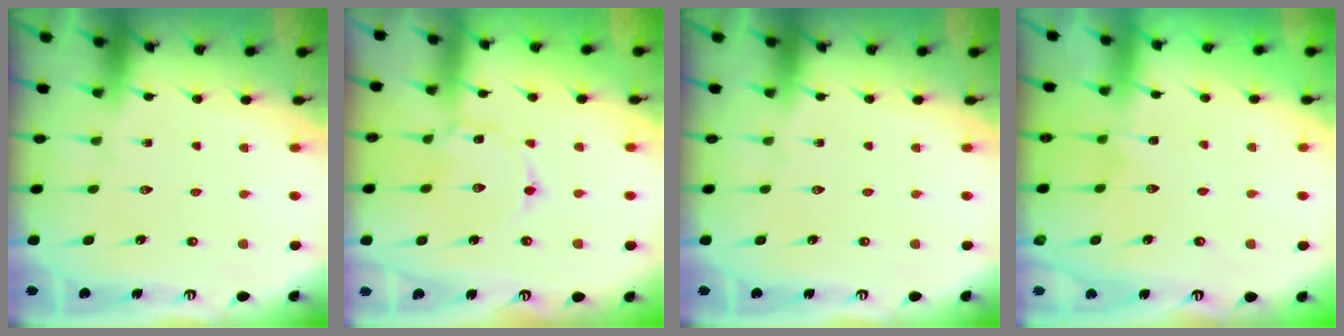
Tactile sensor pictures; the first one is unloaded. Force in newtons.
{"total": 2.2, "press": 2.2, "slide": 0.2}
{"total": 0.0}
{"total": 0.7, "press": 0.6, "slide": 0.3}